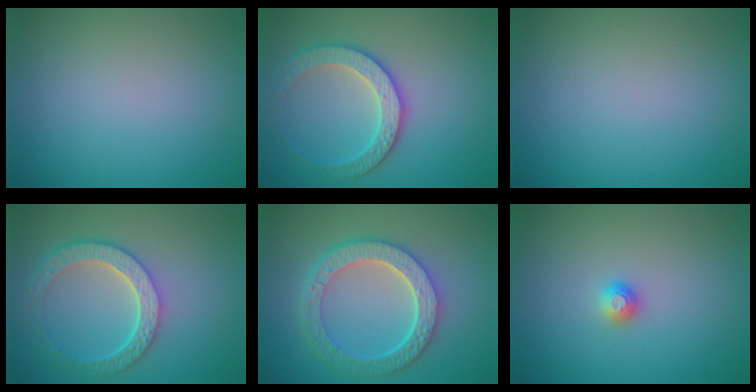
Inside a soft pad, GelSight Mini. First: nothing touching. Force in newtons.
{"total": 3.6, "press": 3.5, "slide": 0.8}
{"total": 0.0}
{"total": 5.6, "press": 4.4, "slide": 3.6}
{"total": 6.4, "press": 4.9, "slide": 4.1}
{"total": 1.2, "press": 1.1, "slide": 0.3}